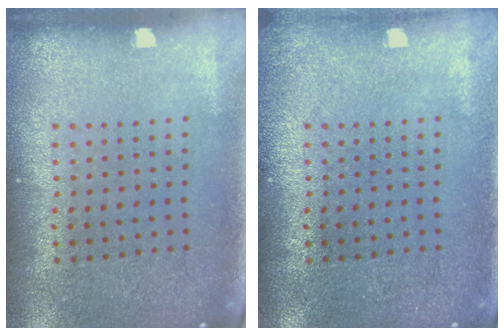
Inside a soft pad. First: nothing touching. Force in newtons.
{"total": 0.7, "press": 0.7, "slide": 0.1}